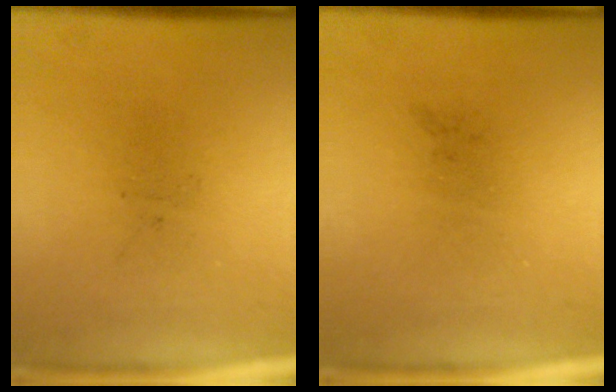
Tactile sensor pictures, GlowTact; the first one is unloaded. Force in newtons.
{"total": 0.0}